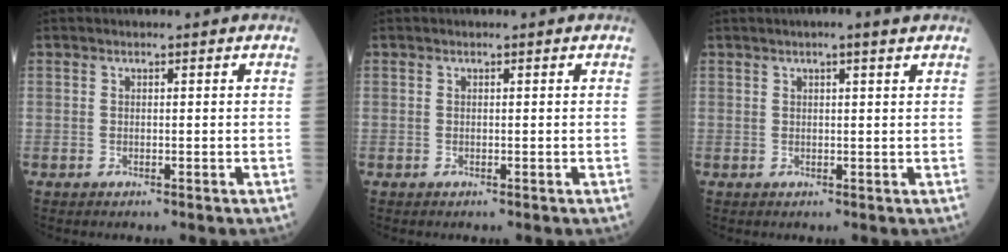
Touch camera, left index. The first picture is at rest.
{"total": 0.0}
{"total": 2.5, "force": [1.7, -0.2, 1.8], "torque": [-0.031, 0.010, 0.025]}